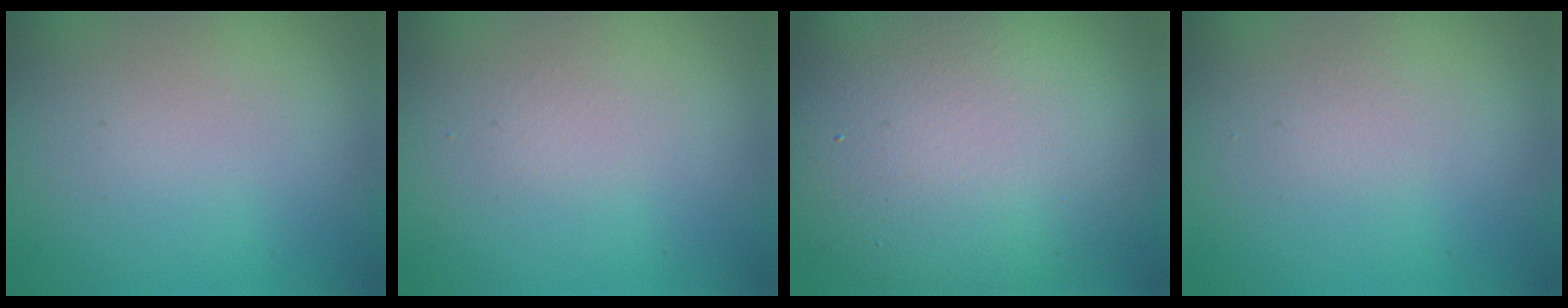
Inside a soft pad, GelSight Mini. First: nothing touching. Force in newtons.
{"total": 0.6, "press": 0.6, "slide": 0.0}
{"total": 14.5, "press": 14.5, "slide": 0.9}
{"total": 0.5, "press": 0.5, "slide": 0.1}